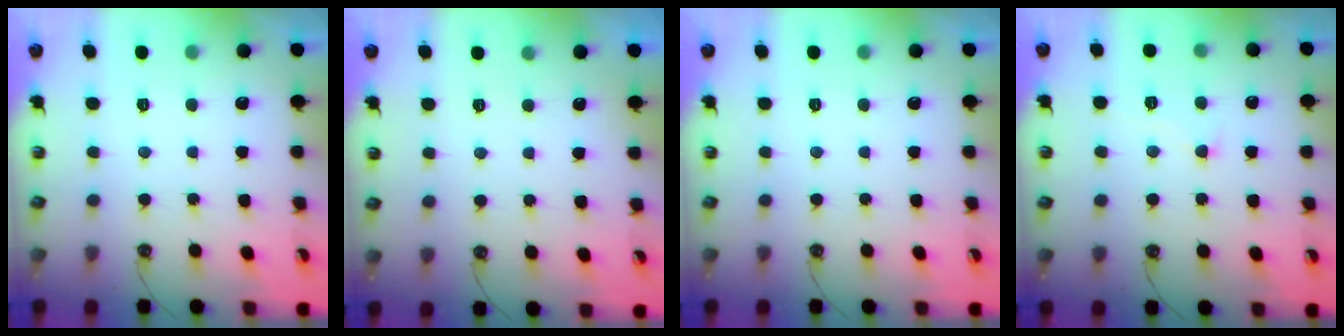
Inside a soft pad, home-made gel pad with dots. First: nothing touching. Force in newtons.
{"total": 9.0, "press": 9.0, "slide": 0.3}
{"total": 0.0}
{"total": 3.0, "press": 3.0, "slide": 0.4}